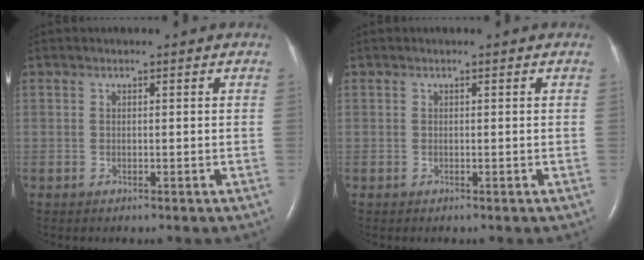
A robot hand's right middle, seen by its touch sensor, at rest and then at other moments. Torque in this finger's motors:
{"motor_torque": [0.00, 0.00, 0.00, 0.00]}